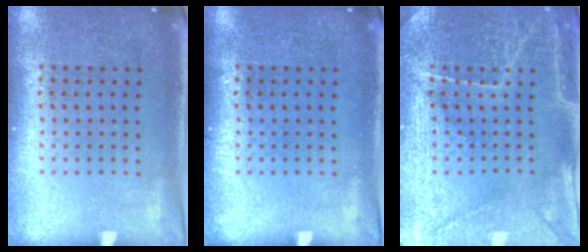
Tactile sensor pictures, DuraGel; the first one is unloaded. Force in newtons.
{"total": 0.0}
{"total": 3.6, "press": 3.5, "slide": 0.7}